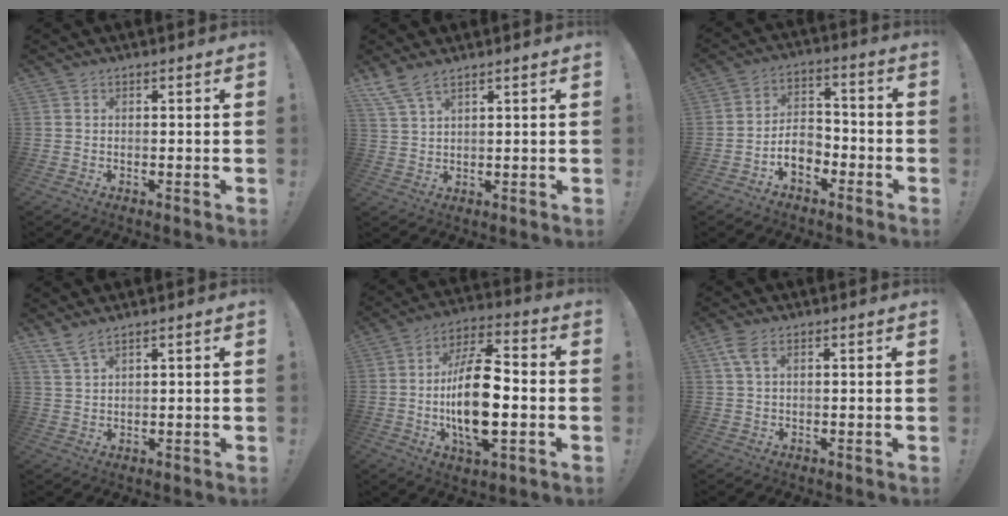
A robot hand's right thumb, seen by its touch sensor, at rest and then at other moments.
{"total": 5.0, "force": [4.0, 0.8, 2.9], "torque": [-0.071, -0.015, 0.077]}
{"total": 8.2, "force": [-4.2, 5.5, 4.5], "torque": [-0.078, 0.023, -0.073]}
{"total": 3.9, "force": [3.1, 0.4, 2.3], "torque": [-0.058, -0.011, 0.059]}
{"total": 18.6, "force": [-2.5, 8.4, 16.4], "torque": [-0.297, 0.004, -0.045]}
{"total": 3.8, "force": [1.5, 1.5, 3.2], "torque": [-0.065, 0.003, 0.029]}